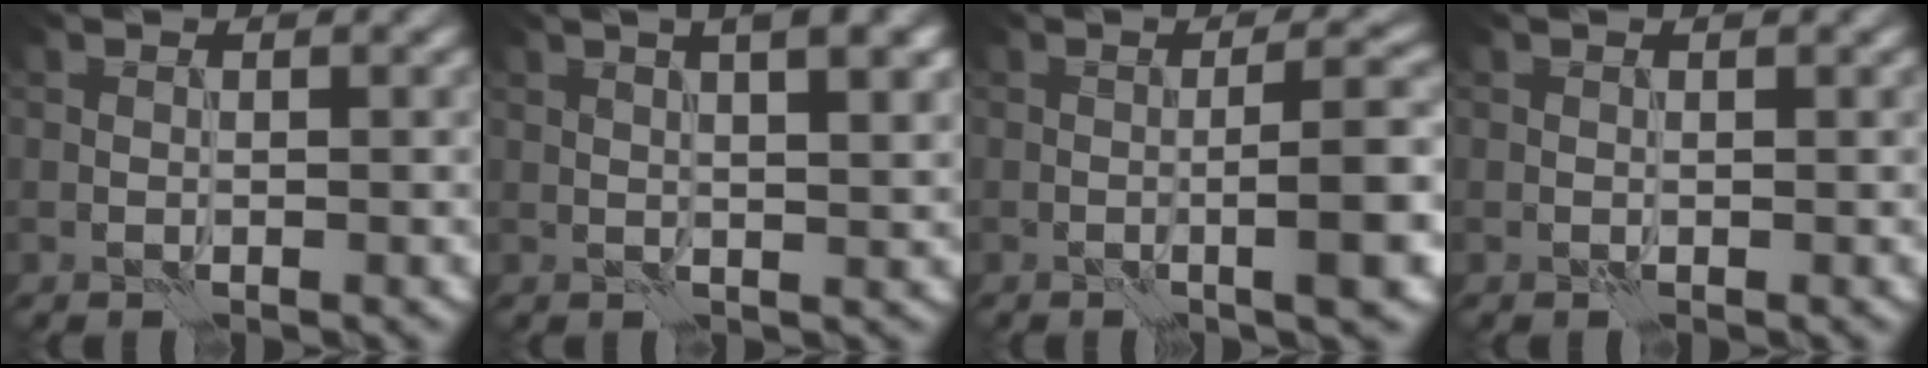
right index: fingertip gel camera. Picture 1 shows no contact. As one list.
[{"total": 7.7, "force": [3.6, 3.1, 6.0], "torque": [-0.033, 0.040, 0.026]}, {"total": 5.9, "force": [-1.2, 1.2, 5.7], "torque": [-0.070, 0.010, -0.021]}, {"total": 0.0}]